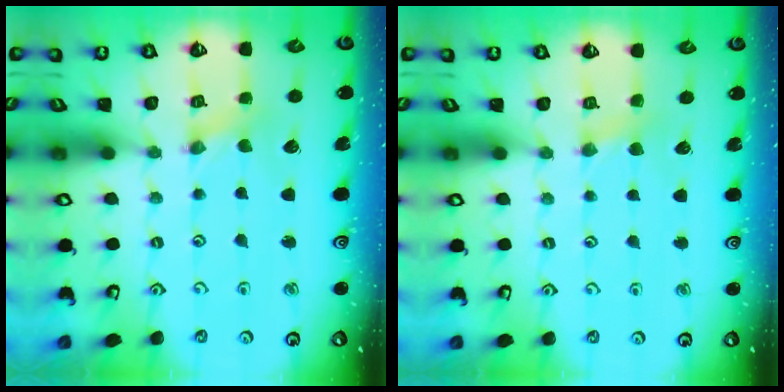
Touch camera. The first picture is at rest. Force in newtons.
{"total": 3.7, "press": 3.6, "slide": 0.6}